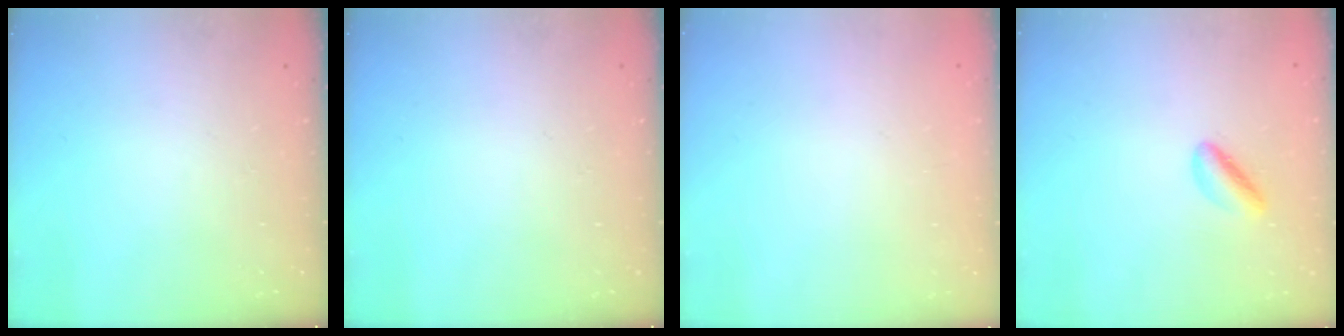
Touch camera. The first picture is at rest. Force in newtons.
{"total": 0.0}
{"total": 2.1, "press": 2.1, "slide": 0.1}
{"total": 4.3, "press": 4.1, "slide": 1.4}